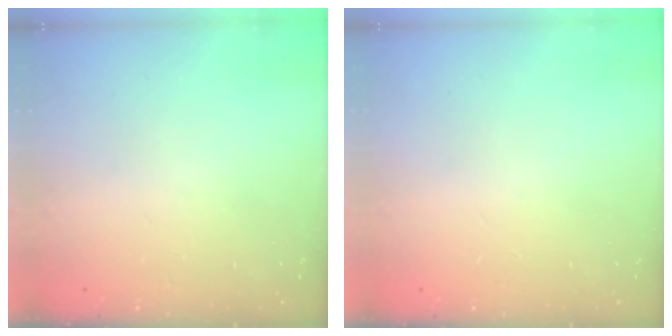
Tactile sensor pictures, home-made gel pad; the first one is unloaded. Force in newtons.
{"total": 0.0}